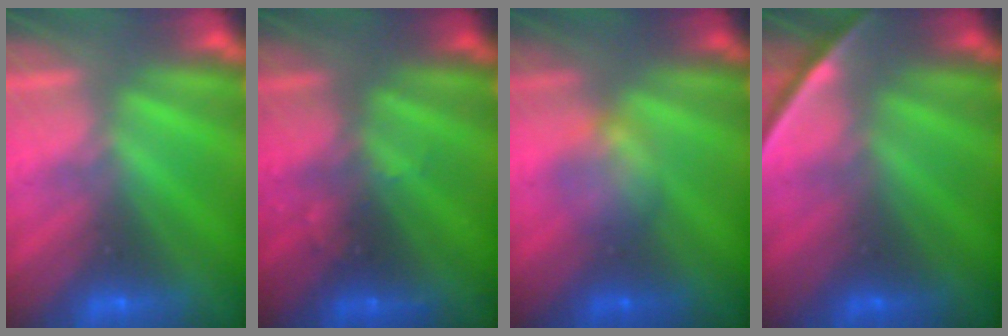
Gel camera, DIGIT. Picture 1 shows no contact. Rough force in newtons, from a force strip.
{"total": 3.0}
{"total": 2.3}
{"total": 1.9}